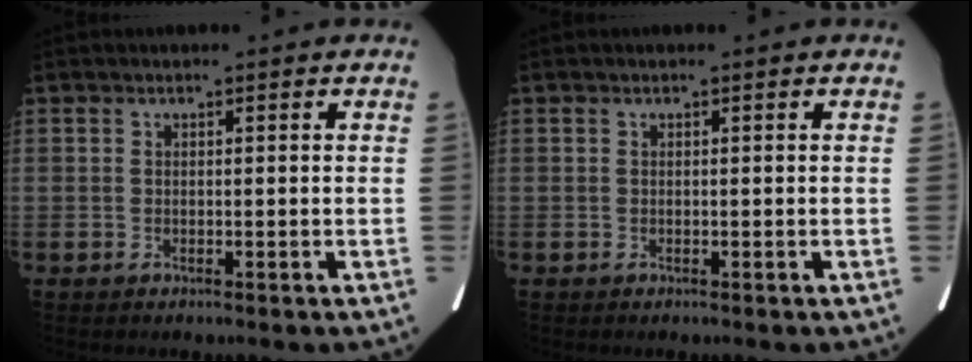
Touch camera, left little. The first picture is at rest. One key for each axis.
{"total": 0.0}